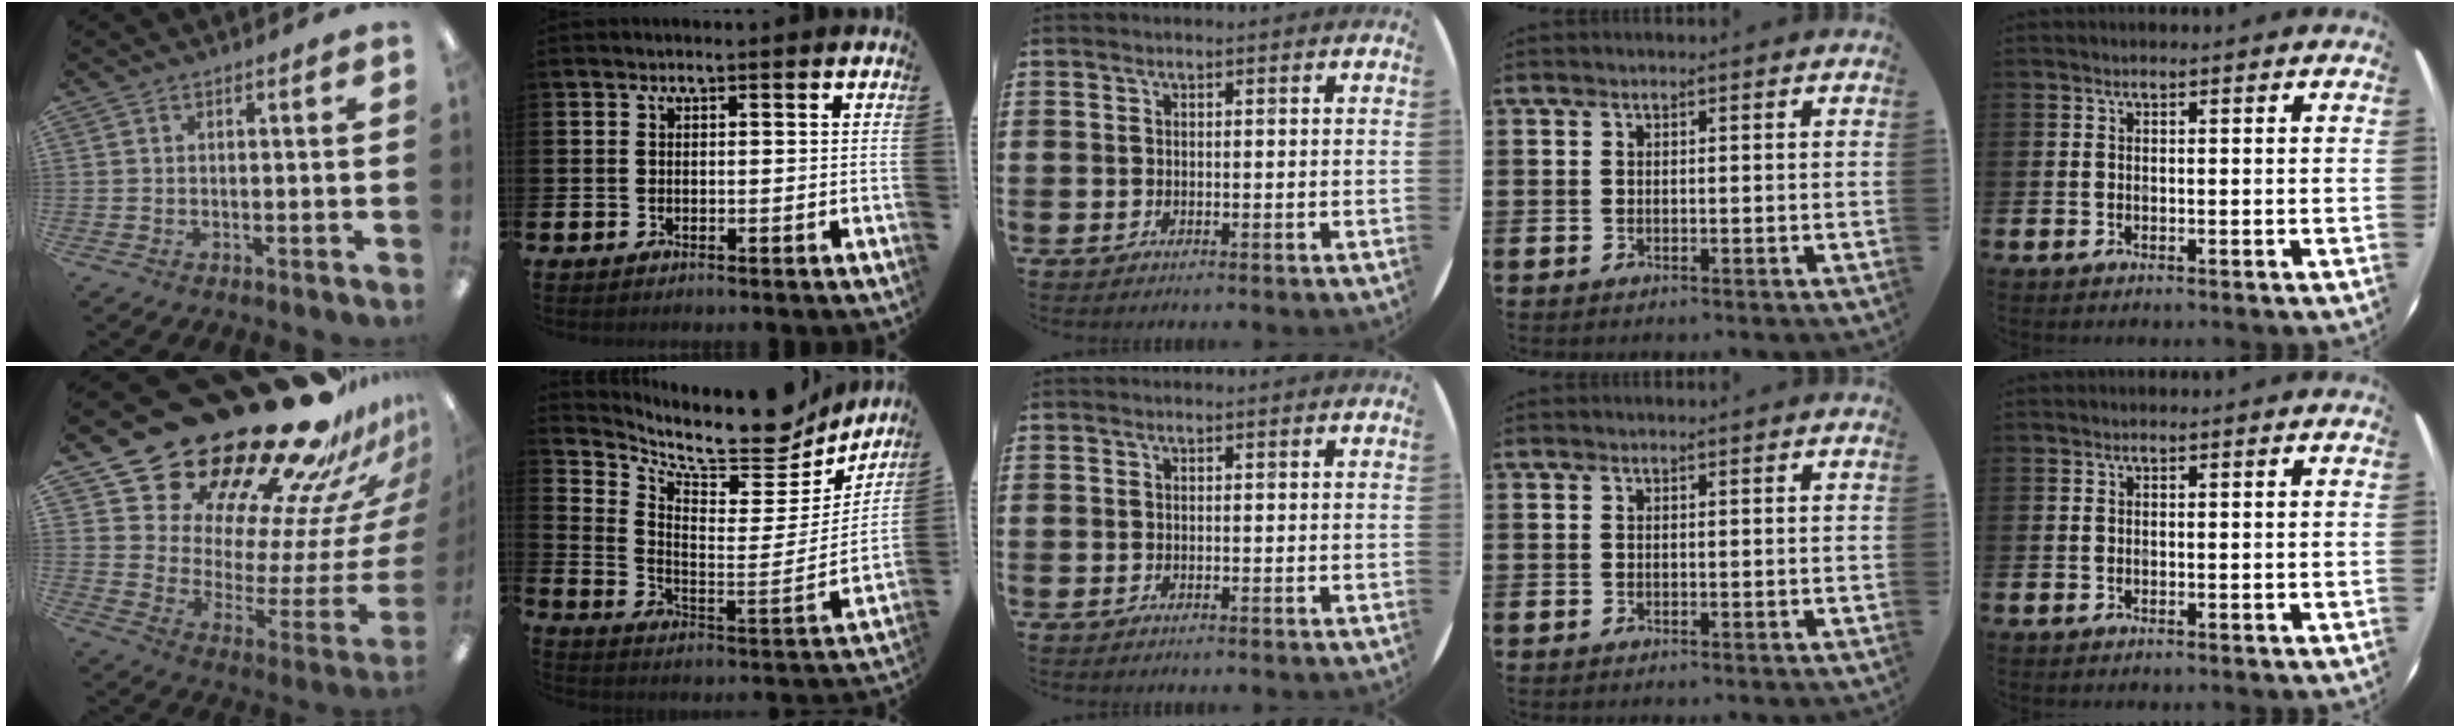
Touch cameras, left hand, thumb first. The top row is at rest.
{"thumb": {"total": 29.4, "force": [25.2, 10.4, 11.1], "torque": [-0.138, -0.224, 0.459]}, "index": {"total": 9.8, "force": [8.4, 3.4, 3.8], "torque": [-0.071, -0.076, 0.137]}}